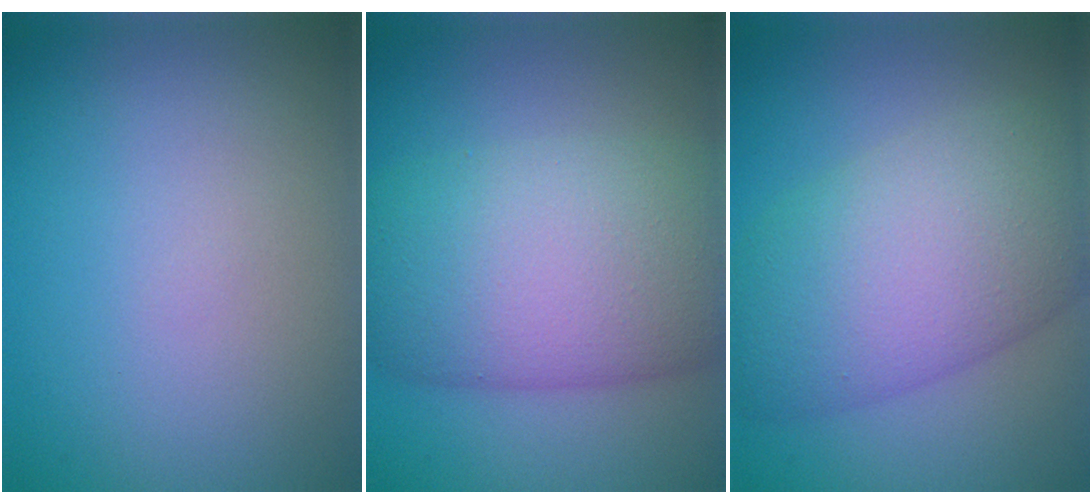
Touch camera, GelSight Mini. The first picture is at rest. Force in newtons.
{"total": 12.0, "press": 12.0, "slide": 0.6}
{"total": 9.6, "press": 9.6, "slide": 0.4}